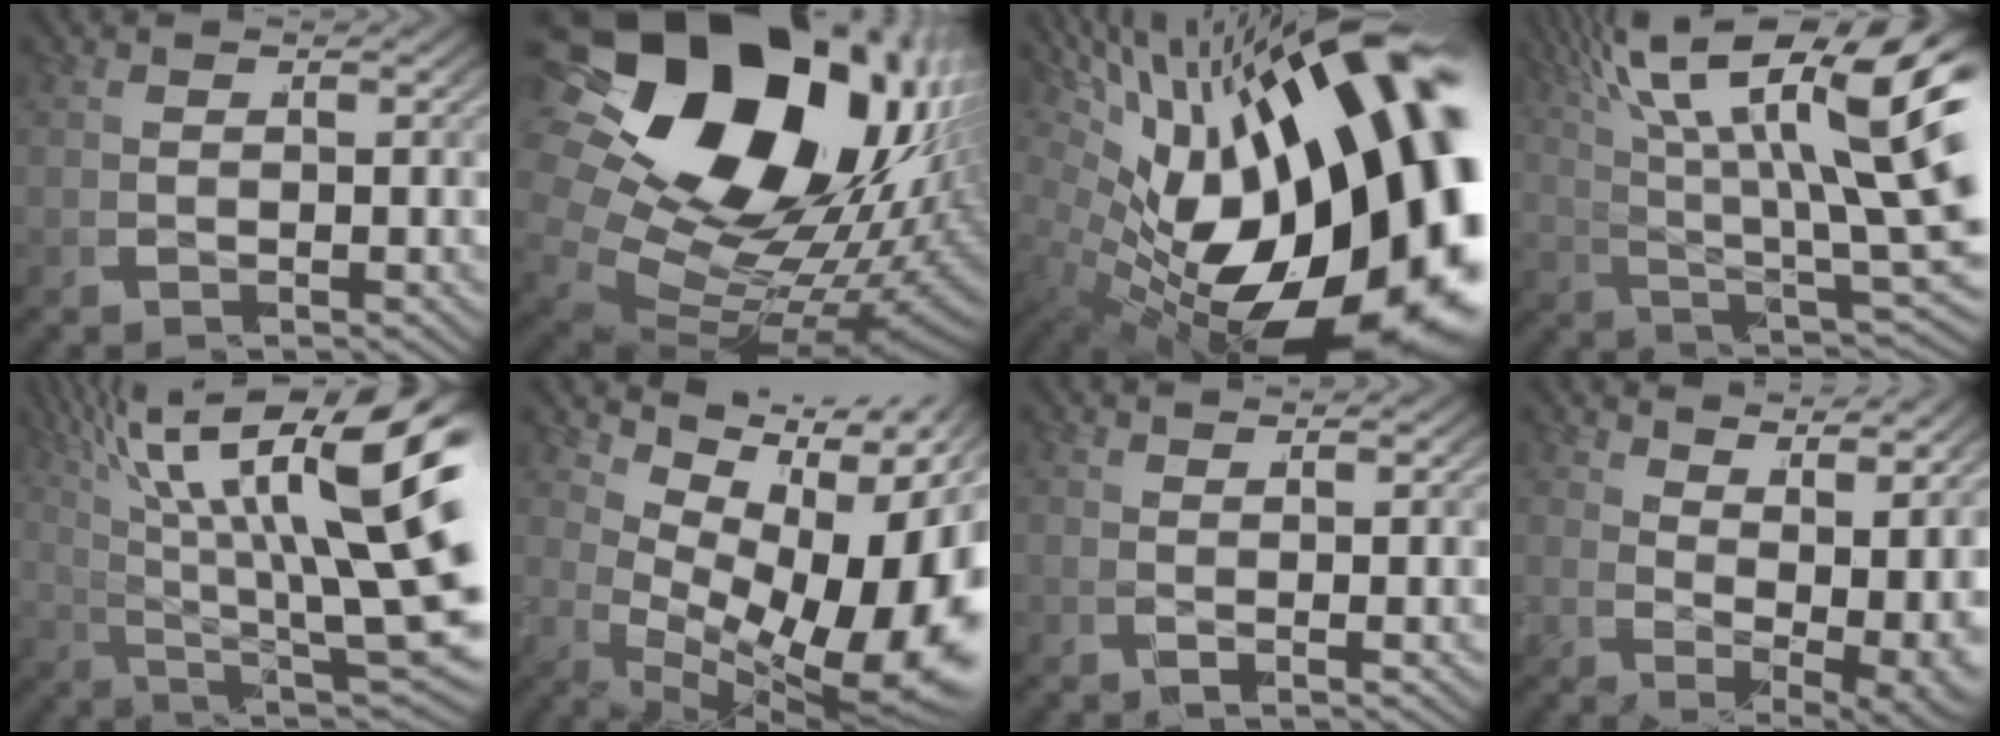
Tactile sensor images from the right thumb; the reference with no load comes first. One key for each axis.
{"total": 27.3, "fx": 0.2, "fy": 18.5, "fz": 20.0, "tx": -0.367, "ty": -0.052, "tz": 0.010}
{"total": 27.7, "fx": -2.4, "fy": 16.2, "fz": 22.4, "tx": -0.365, "ty": -0.073, "tz": -0.001}
{"total": 13.7, "fx": 3.0, "fy": 6.8, "fz": 11.6, "tx": -0.194, "ty": -0.021, "tz": 0.050}
{"total": 14.1, "fx": 1.7, "fy": 7.7, "fz": 11.6, "tx": -0.190, "ty": -0.035, "tz": 0.036}
{"total": 17.9, "fx": 0.2, "fy": 11.3, "fz": 13.9, "tx": -0.206, "ty": -0.022, "tz": 0.008}
{"total": 1.2, "fx": 0.7, "fy": -0.2, "fz": 0.9, "tx": -0.015, "ty": 0.002, "tz": 0.009}
{"total": 5.9, "fx": 1.7, "fy": 2.9, "fz": 4.9, "tx": -0.086, "ty": -0.023, "tz": 0.040}